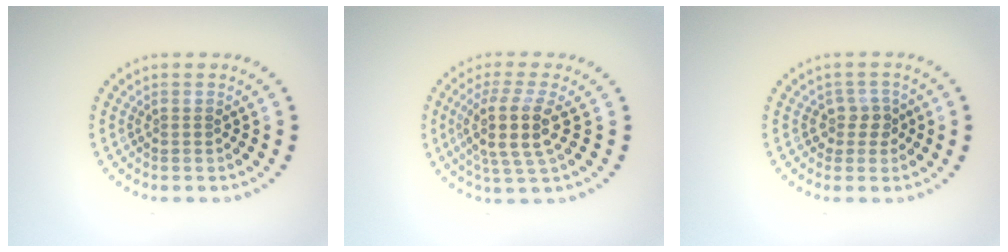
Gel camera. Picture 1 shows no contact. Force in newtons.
{"total": 4.2, "press": 3.5, "slide": 2.4}
{"total": 1.9, "press": 1.5, "slide": 1.1}